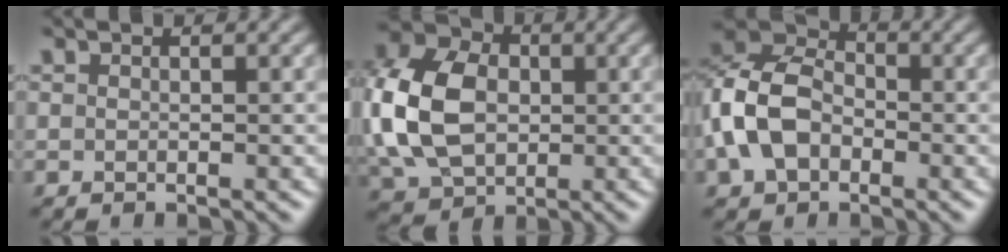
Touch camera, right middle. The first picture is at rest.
{"total": 11.1, "force": [0.2, 8.0, 7.6], "torque": [-0.193, 0.013, -0.005]}
{"total": 7.3, "force": [-1.5, 5.2, 4.9], "torque": [-0.109, 0.018, -0.043]}